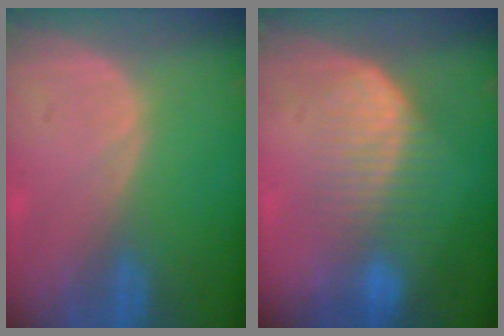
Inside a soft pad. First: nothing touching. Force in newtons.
{"total": 6.8, "press": 6.6, "slide": 1.4}